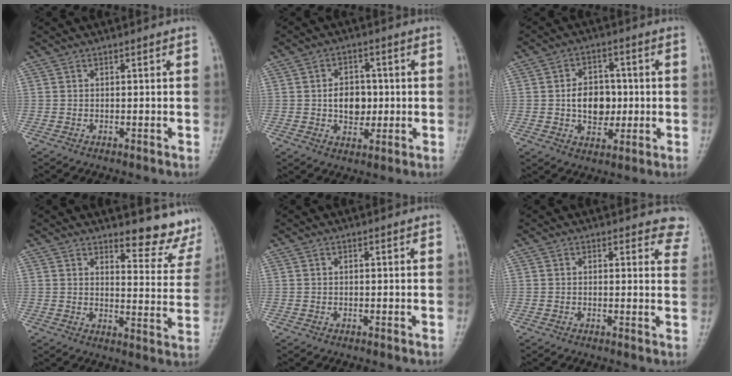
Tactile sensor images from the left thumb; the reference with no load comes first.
{"total": 6.7, "force": [-0.1, 5.0, 4.4], "torque": [-0.037, 0.002, -0.002]}
{"total": 8.7, "force": [-0.2, 6.5, 5.8], "torque": [-0.056, 0.005, -0.005]}
{"total": 9.5, "force": [8.2, 2.9, 3.6], "torque": [-0.014, -0.073, 0.093]}
{"total": 0.0}
{"total": 4.5, "force": [4.2, 1.8, 0.2], "torque": [0.039, -0.022, 0.016]}